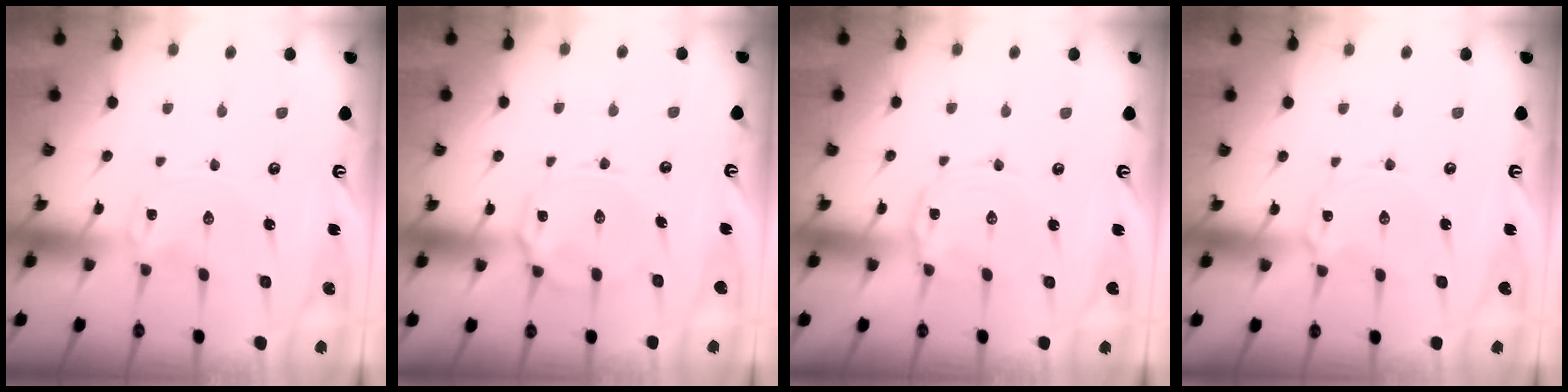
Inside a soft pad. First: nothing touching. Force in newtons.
{"total": 8.7, "press": 8.6, "slide": 0.7}
{"total": 3.0, "press": 2.9, "slide": 0.4}
{"total": 1.7, "press": 1.7, "slide": 0.3}